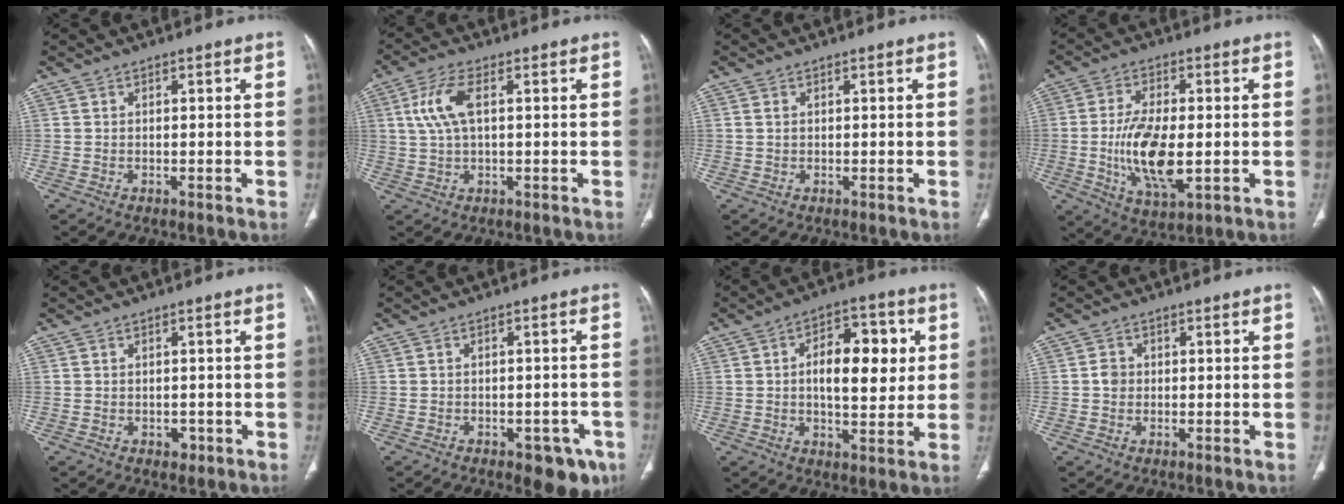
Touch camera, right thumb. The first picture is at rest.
{"total": 7.0, "force": [1.6, 2.9, 6.1], "torque": [-0.148, 0.014, 0.034]}
{"total": 0.9, "force": [0.3, 0.6, 0.6], "torque": [-0.013, 0.001, 0.007]}
{"total": 12.8, "force": [-1.6, 5.7, 11.4], "torque": [-0.218, -0.010, -0.022]}
{"total": 1.5, "force": [-0.7, 1.2, 0.7], "torque": [-0.003, 0.002, -0.005]}
{"total": 7.8, "force": [-4.6, 3.9, 4.9], "torque": [-0.031, 0.018, -0.055]}
{"total": 13.4, "force": [1.9, 6.9, 11.3], "torque": [-0.133, 0.008, 0.025]}
{"total": 2.1, "force": [0.0, 1.9, 1.0], "torque": [-0.008, 0.005, -0.003]}